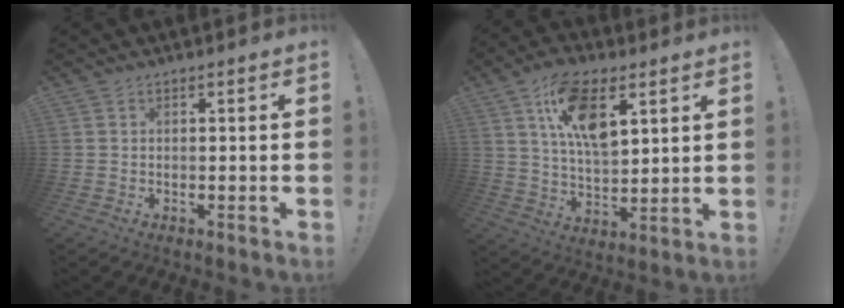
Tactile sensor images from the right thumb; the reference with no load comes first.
{"total": 14.4, "force": [6.9, 7.2, 10.5], "torque": [-0.172, -0.014, 0.123]}